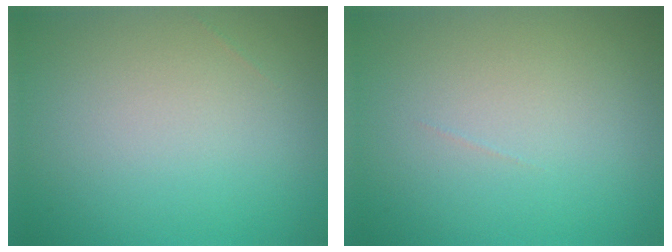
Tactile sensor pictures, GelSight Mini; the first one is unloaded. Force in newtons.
{"total": 0.0}